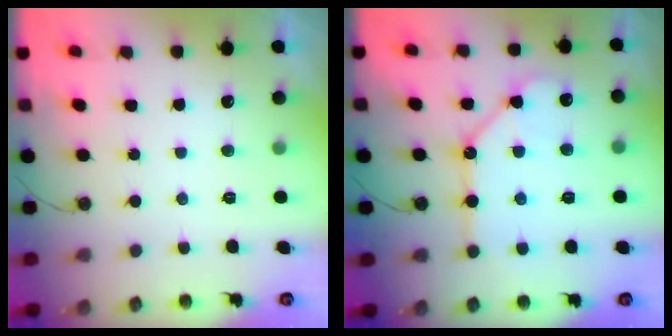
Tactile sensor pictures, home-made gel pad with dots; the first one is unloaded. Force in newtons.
{"total": 11.5, "press": 11.5, "slide": 1.2}